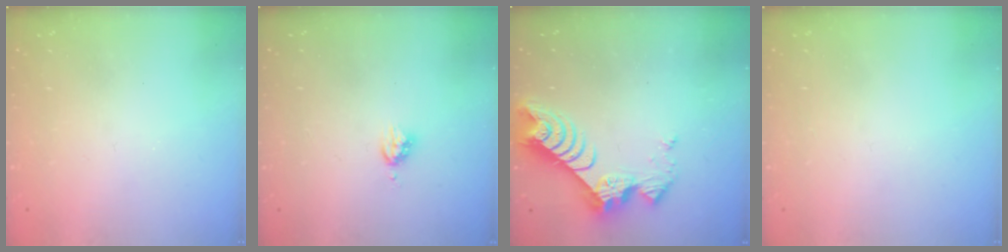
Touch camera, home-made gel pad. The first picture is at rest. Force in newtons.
{"total": 4.2, "press": 4.2, "slide": 0.6}
{"total": 9.5, "press": 9.5, "slide": 0.8}
{"total": 0.0}